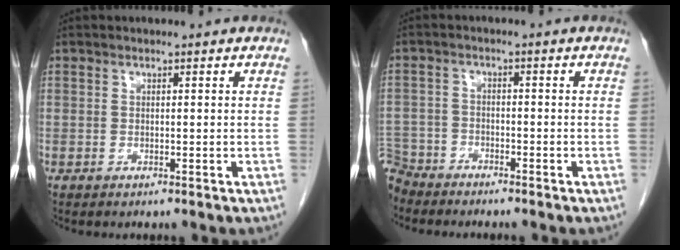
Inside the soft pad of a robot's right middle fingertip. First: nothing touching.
{"total": 6.5, "force": [-6.0, 2.5, 0.2], "torque": [-0.006, -0.006, -0.115]}